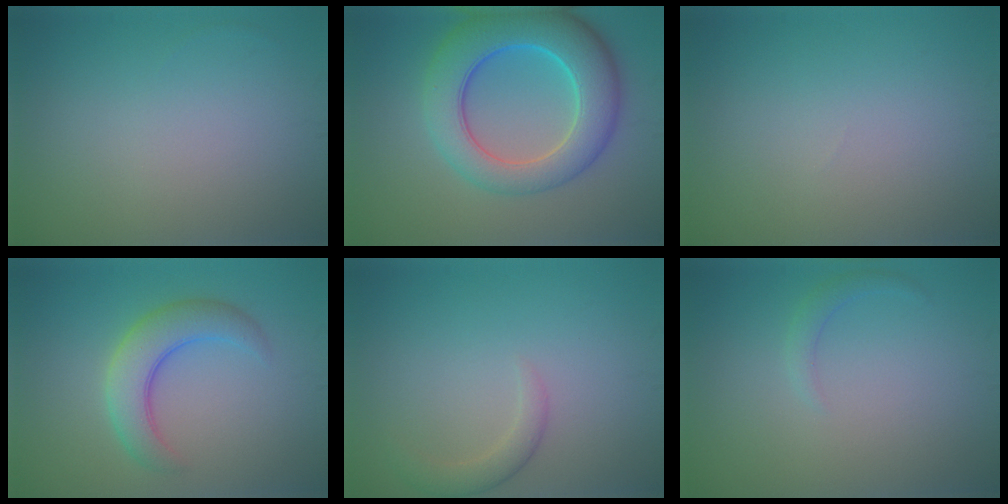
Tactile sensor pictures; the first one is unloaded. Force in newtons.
{"total": 9.4, "press": 9.4, "slide": 0.4}
{"total": 0.0}
{"total": 5.1, "press": 5.1, "slide": 0.2}
{"total": 1.8, "press": 1.8, "slide": 0.2}
{"total": 1.2, "press": 1.2, "slide": 0.1}